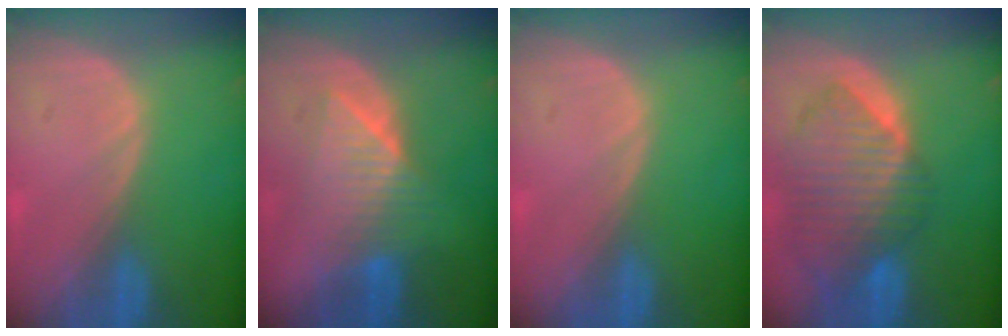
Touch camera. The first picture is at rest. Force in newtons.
{"total": 6.4, "press": 6.3, "slide": 0.3}
{"total": 0.0}
{"total": 10.5, "press": 9.1, "slide": 5.2}